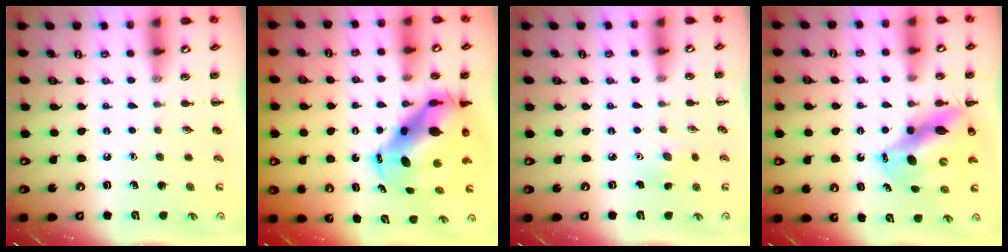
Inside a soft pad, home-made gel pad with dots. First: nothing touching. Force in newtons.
{"total": 11.0, "press": 10.7, "slide": 2.5}
{"total": 3.8, "press": 3.7, "slide": 0.8}
{"total": 13.0, "press": 12.5, "slide": 3.3}